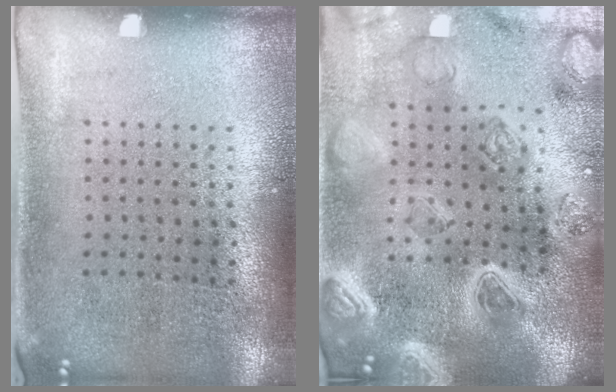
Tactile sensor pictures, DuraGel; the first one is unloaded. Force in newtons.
{"total": 4.8, "press": 4.2, "slide": 2.5}